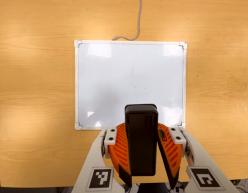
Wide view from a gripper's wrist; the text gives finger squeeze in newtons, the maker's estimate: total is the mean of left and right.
{"total": 9.4, "left": 9.1, "right": 9.8}